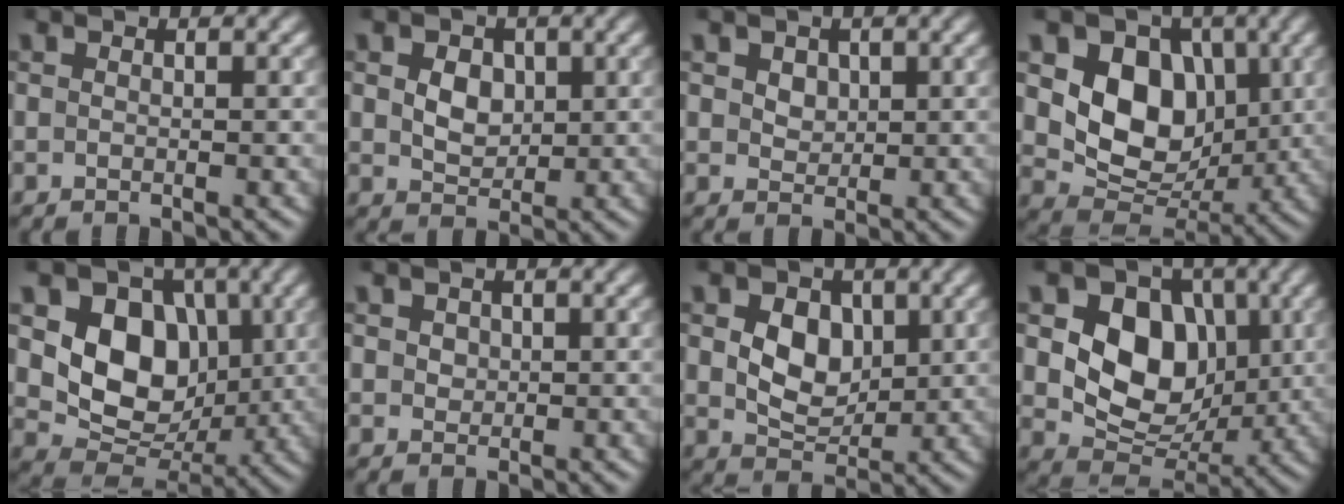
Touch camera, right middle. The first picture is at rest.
{"total": 3.3, "force": [0.8, 2.5, 2.0], "torque": [-0.035, 0.000, 0.005]}
{"total": 2.6, "force": [1.2, 1.9, 1.3], "torque": [-0.032, 0.007, 0.023]}
{"total": 8.6, "force": [1.7, 6.6, 5.3], "torque": [-0.092, -0.016, 0.029]}
{"total": 8.9, "force": [1.6, 6.9, 5.4], "torque": [-0.095, -0.016, 0.026]}
{"total": 1.3, "force": [0.4, 1.1, 0.5], "torque": [-0.008, 0.004, 0.005]}
{"total": 4.9, "force": [1.0, 3.5, 3.3], "torque": [-0.063, -0.004, 0.014]}
{"total": 8.3, "force": [1.3, 6.4, 5.2], "torque": [-0.090, -0.010, 0.021]}